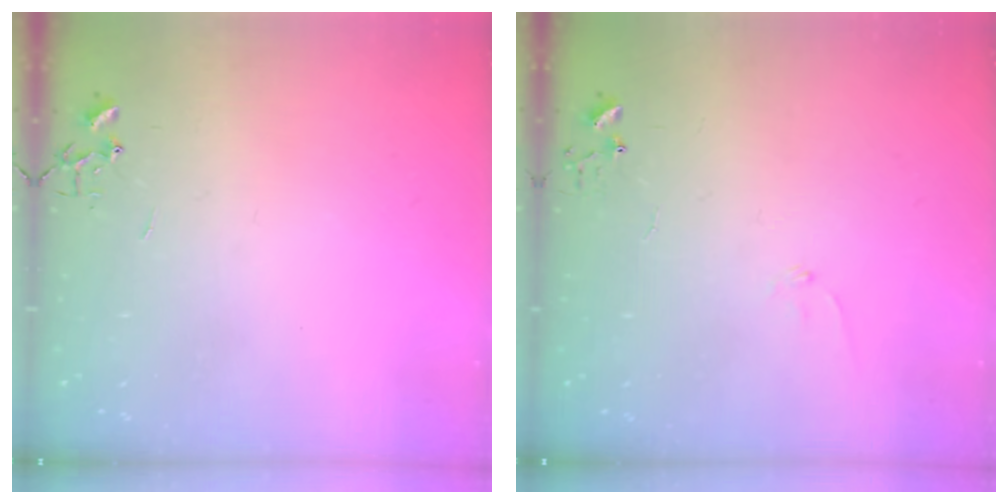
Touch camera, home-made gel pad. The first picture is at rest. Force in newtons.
{"total": 5.5, "press": 5.5, "slide": 0.6}